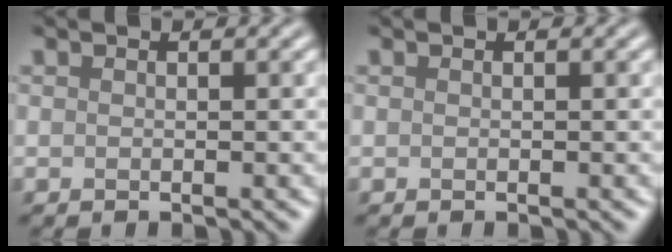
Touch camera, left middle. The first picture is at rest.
{"total": 0.0}